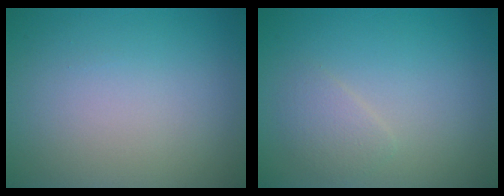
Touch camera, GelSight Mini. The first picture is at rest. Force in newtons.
{"total": 1.5, "press": 1.5, "slide": 0.1}